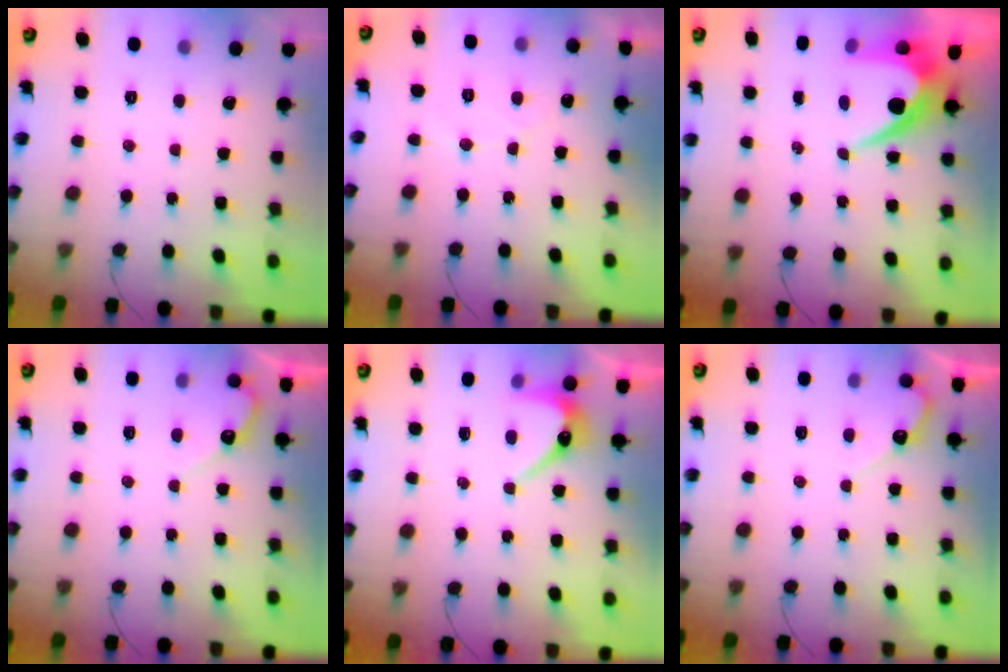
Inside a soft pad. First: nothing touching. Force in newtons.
{"total": 3.5, "press": 3.5, "slide": 0.2}
{"total": 6.2, "press": 6.2, "slide": 0.5}
{"total": 5.0, "press": 4.9, "slide": 0.3}
{"total": 4.8, "press": 4.7, "slide": 0.4}
{"total": 5.0, "press": 4.9, "slide": 0.3}